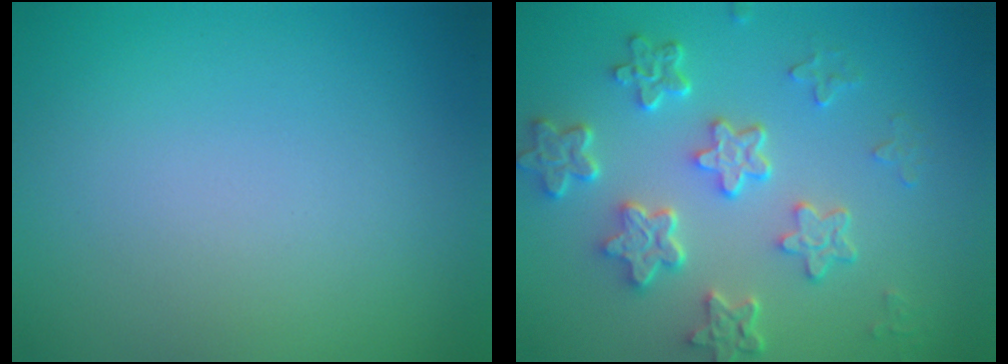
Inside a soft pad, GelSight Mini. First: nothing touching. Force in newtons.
{"total": 5.6, "press": 4.4, "slide": 3.6}